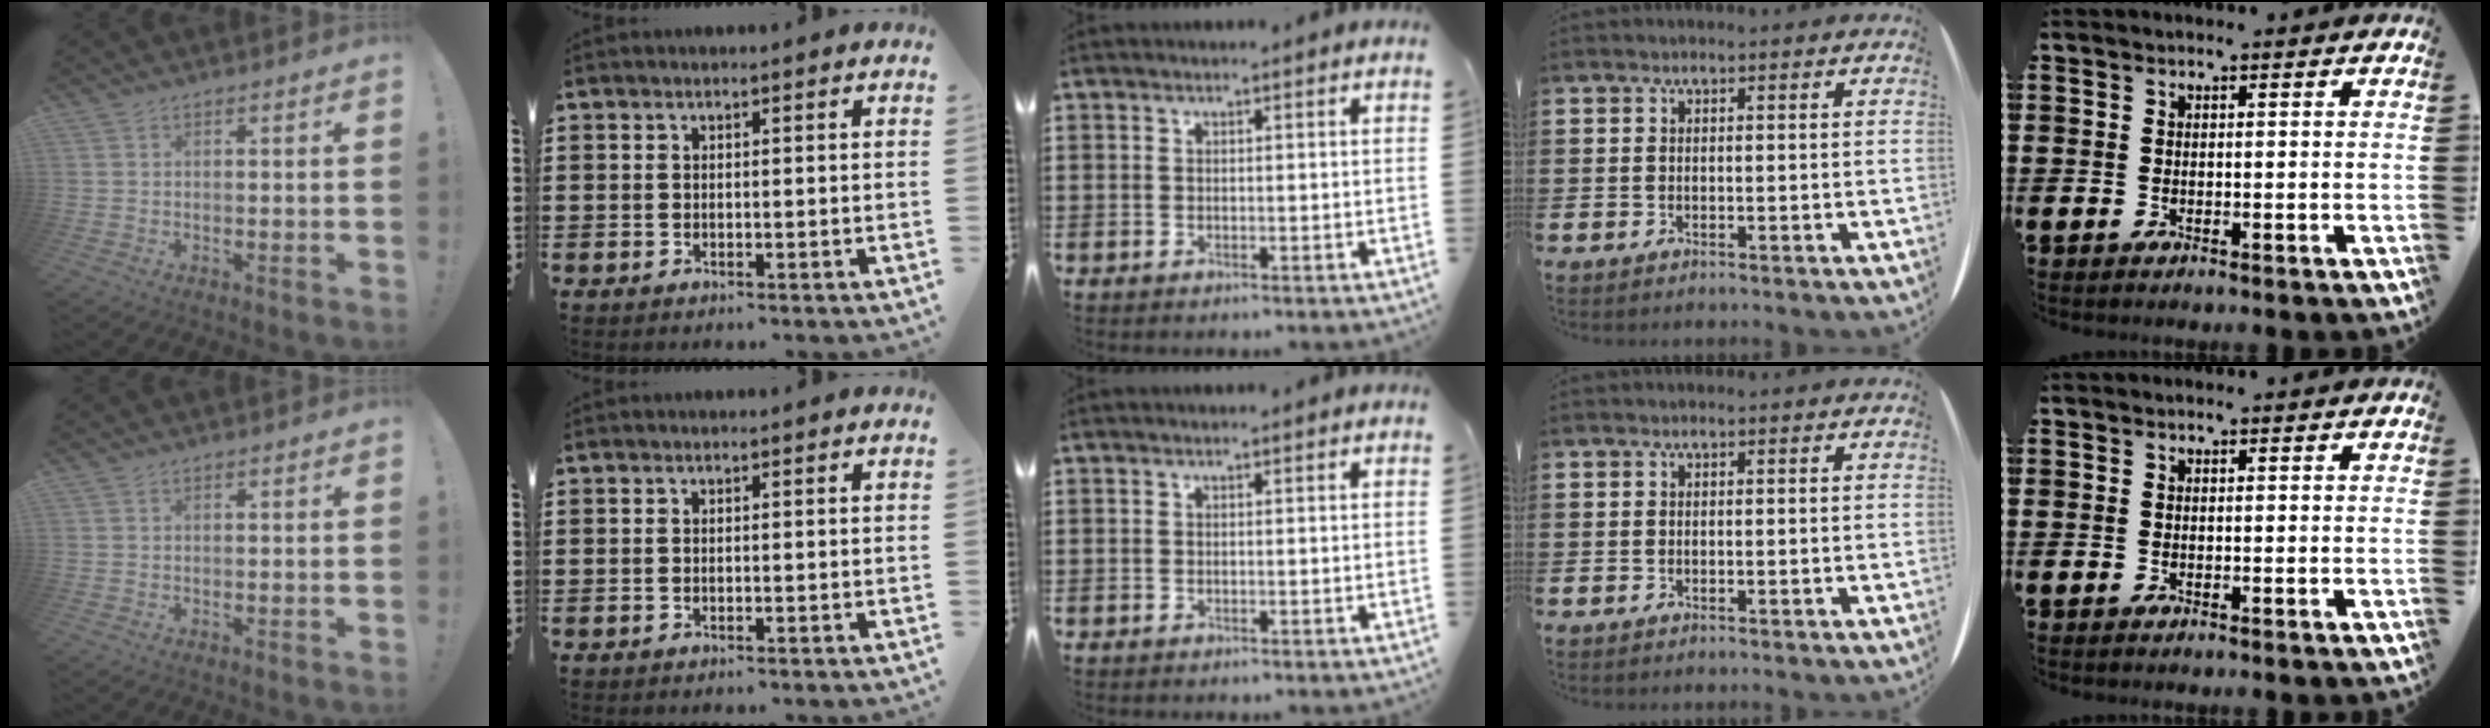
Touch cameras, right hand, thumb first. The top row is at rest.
{}